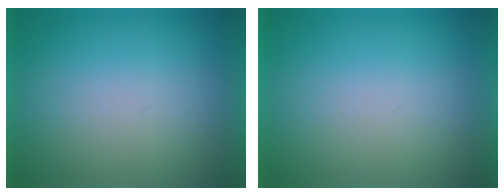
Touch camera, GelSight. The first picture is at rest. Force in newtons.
{"total": 0.0}